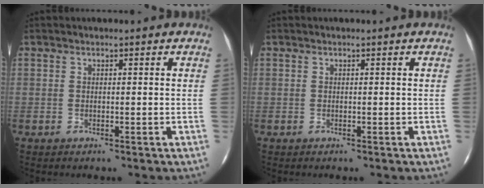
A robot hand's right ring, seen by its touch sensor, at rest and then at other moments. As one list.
[{"total": 0.0}]